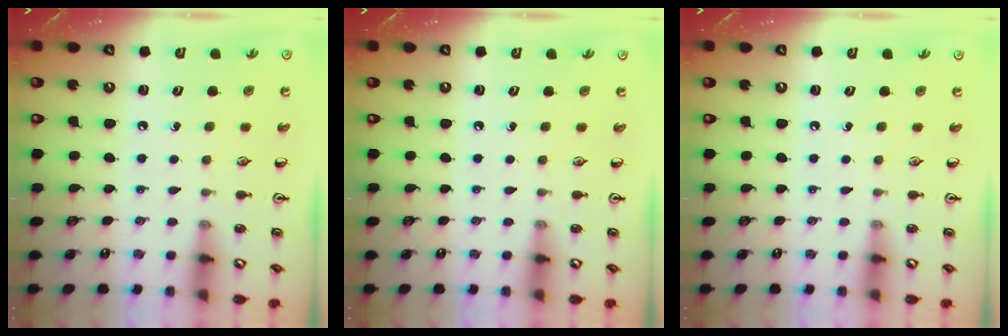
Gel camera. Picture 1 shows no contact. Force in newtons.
{"total": 0.0}
{"total": 0.0}